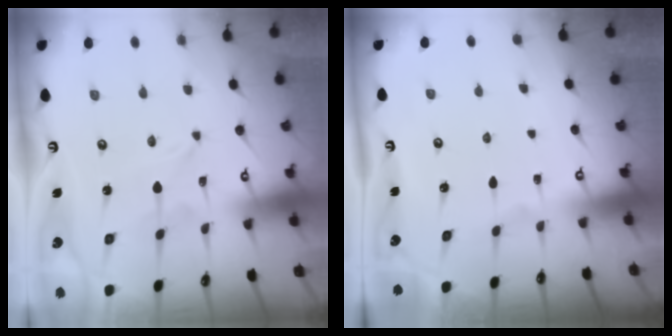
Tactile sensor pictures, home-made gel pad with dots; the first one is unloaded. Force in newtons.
{"total": 0.0}